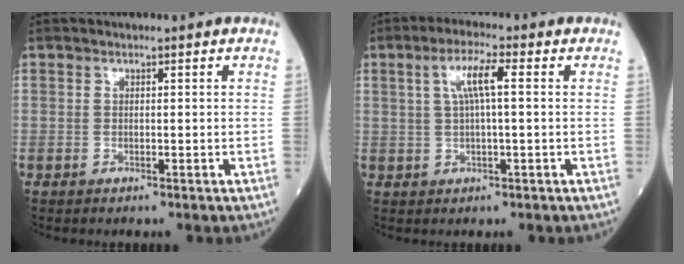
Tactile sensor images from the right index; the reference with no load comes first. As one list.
[{"total": 5.2, "force": [1.2, 0.6, 5.0], "torque": [-0.100, 0.015, 0.025]}]